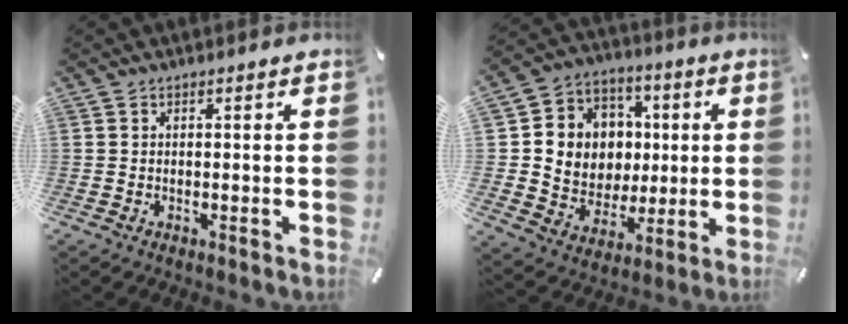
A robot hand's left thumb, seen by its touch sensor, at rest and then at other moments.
{"total": 11.5, "force": [0.6, 11.3, 1.6], "torque": [-0.026, -0.007, 0.026]}